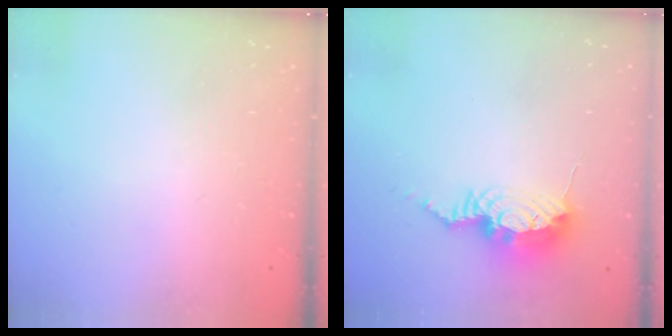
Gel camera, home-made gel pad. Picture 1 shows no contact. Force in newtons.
{"total": 10.3, "press": 10.2, "slide": 1.0}